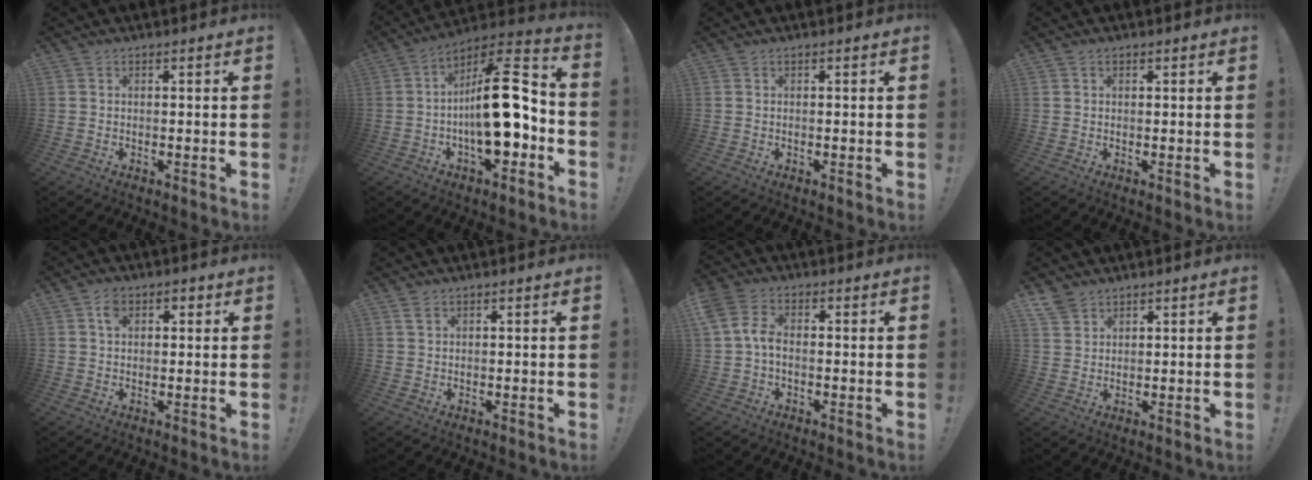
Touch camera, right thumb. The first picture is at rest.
{"total": 21.9, "force": [-3.0, 8.4, 20.0], "torque": [-0.305, 0.023, -0.046]}
{"total": 0.0}
{"total": 0.6, "force": [0.3, 0.5, 0.2], "torque": [-0.001, -0.001, 0.006]}
{"total": 4.0, "force": [1.4, 3.0, 2.4], "torque": [-0.023, 0.000, 0.020]}
{"total": 2.0, "force": [1.2, 1.0, 1.2], "torque": [-0.022, 0.001, 0.023]}
{"total": 6.6, "force": [-0.2, 4.3, 5.0], "torque": [-0.112, 0.007, -0.003]}
{"total": 4.6, "force": [3.7, 2.4, 1.3], "torque": [-0.021, -0.021, 0.071]}